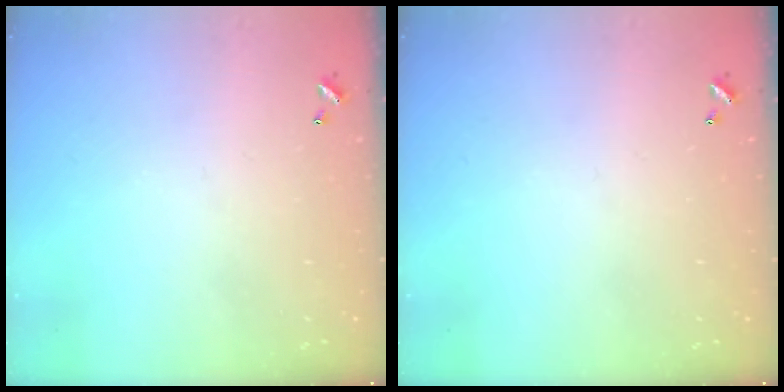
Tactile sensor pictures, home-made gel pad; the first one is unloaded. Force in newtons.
{"total": 0.0}